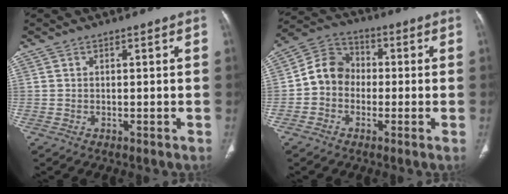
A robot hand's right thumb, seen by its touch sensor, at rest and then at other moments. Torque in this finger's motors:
{"motor_torque": [-0.66, 0.51, 0.63, -0.49, 0.05]}